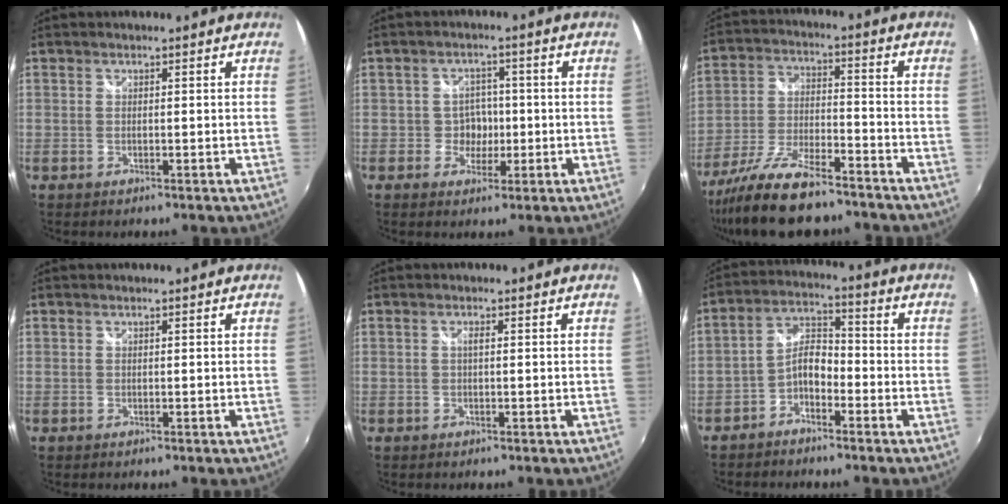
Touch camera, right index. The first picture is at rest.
{"total": 3.8, "force": [-1.0, 3.6, 0.9], "torque": [-0.015, 0.013, -0.015]}
{"total": 16.0, "force": [-12.9, 4.2, 8.4], "torque": [-0.177, -0.031, -0.223]}
{"total": 0.0}
{"total": 0.9, "force": [0.0, 0.1, 0.9], "torque": [-0.017, 0.001, -0.001]}
{"total": 5.8, "force": [-3.5, 2.9, 3.6], "torque": [-0.079, 0.023, -0.067]}